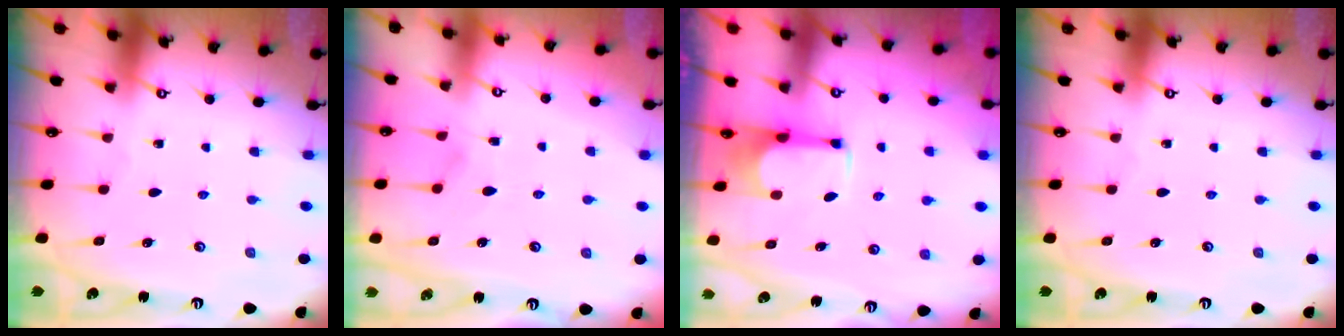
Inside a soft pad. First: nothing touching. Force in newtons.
{"total": 2.9, "press": 2.7, "slide": 1.0}
{"total": 3.7, "press": 3.6, "slide": 0.7}
{"total": 0.0}